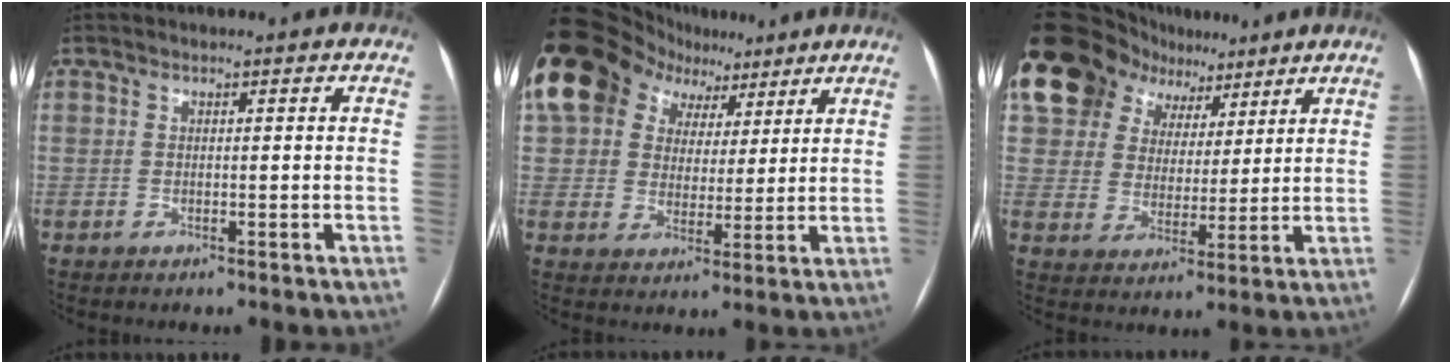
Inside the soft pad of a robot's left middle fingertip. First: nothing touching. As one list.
[{"total": 16.5, "force": [9.1, 11.6, 7.5], "torque": [-0.150, 0.073, 0.159]}, {"total": 21.0, "force": [13.4, 14.1, 8.1], "torque": [-0.198, 0.075, 0.240]}]